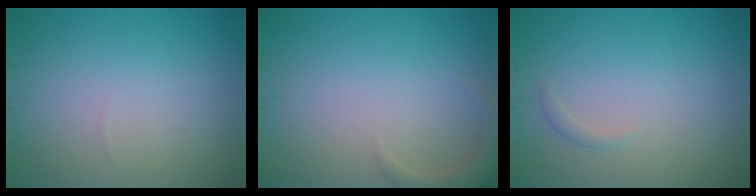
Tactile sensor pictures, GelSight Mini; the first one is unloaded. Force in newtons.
{"total": 2.6, "press": 2.6, "slide": 0.3}
{"total": 0.7, "press": 0.7, "slide": 0.0}